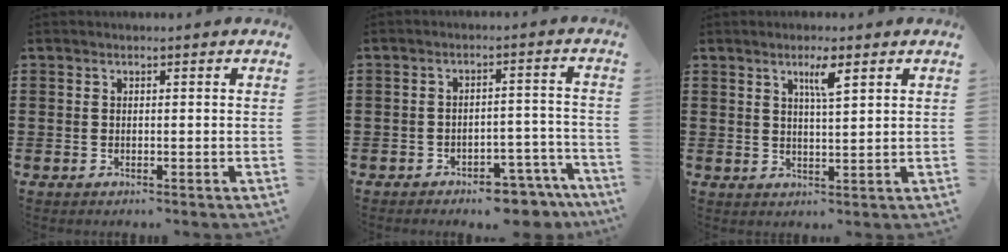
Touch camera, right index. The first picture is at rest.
{"total": 4.7, "force": [-4.4, 0.8, 1.5], "torque": [-0.025, 0.007, -0.085]}
{"total": 3.7, "force": [2.1, 0.4, 3.0], "torque": [-0.057, 0.000, 0.033]}